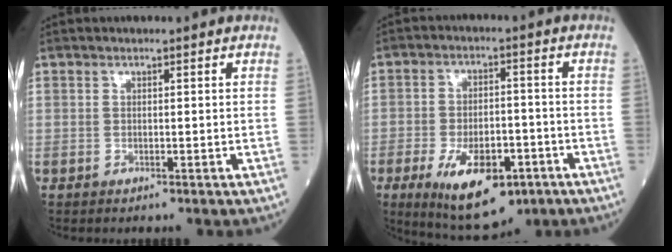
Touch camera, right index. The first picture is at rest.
{"total": 12.3, "force": [-5.9, 5.2, 9.4], "torque": [-0.162, -0.015, -0.084]}